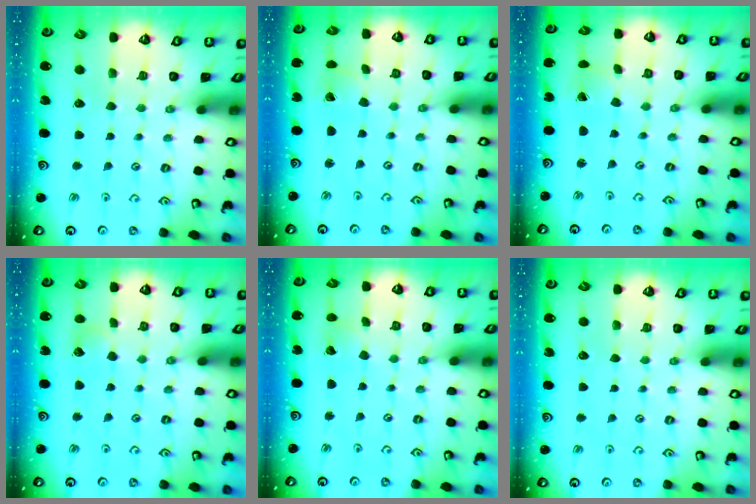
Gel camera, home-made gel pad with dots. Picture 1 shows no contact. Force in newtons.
{"total": 0.9, "press": 0.9, "slide": 0.1}
{"total": 0.7, "press": 0.7, "slide": 0.1}
{"total": 5.9, "press": 5.9, "slide": 0.4}
{"total": 3.1, "press": 3.1, "slide": 0.5}
{"total": 0.0}